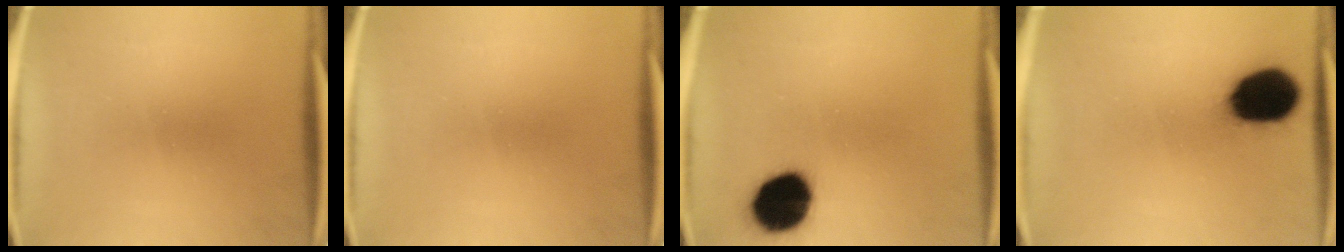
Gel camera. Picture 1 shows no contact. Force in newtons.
{"total": 0.0}
{"total": 14.8}
{"total": 17.9}